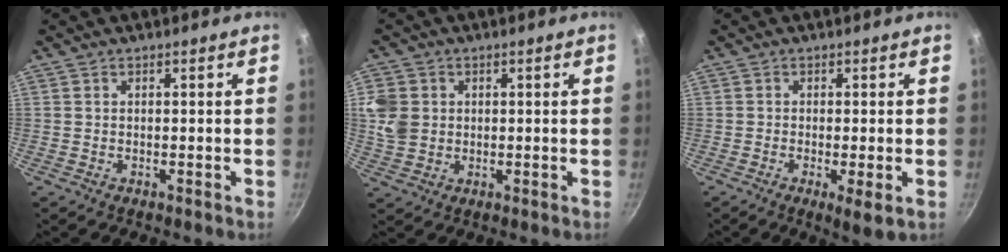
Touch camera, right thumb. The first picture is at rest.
{"total": 7.2, "force": [1.1, 5.9, 3.8], "torque": [-0.072, 0.001, 0.025]}
{"total": 4.0, "force": [-1.2, 0.7, 3.8], "torque": [-0.070, -0.013, -0.023]}